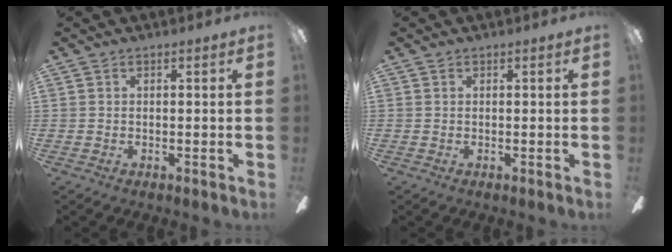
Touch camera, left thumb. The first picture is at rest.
{"total": 0.0}